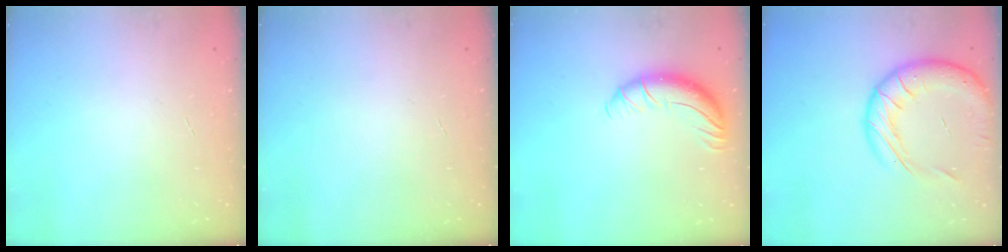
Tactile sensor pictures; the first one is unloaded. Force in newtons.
{"total": 0.0}
{"total": 9.8, "press": 9.5, "slide": 2.4}
{"total": 19.8, "press": 19.6, "slide": 3.1}